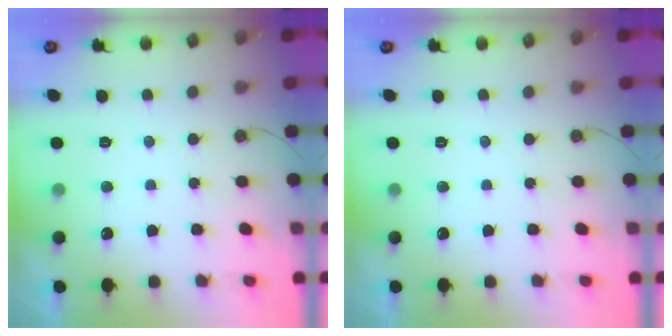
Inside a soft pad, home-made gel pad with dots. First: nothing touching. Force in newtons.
{"total": 0.0}